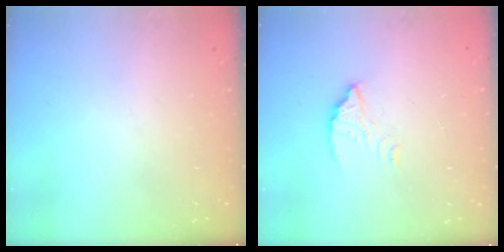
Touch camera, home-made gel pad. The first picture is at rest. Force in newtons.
{"total": 2.9, "press": 2.9, "slide": 0.1}